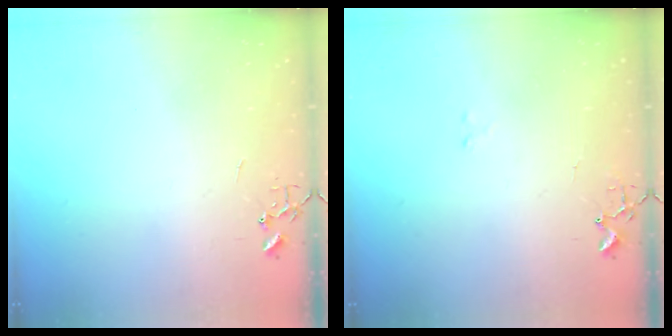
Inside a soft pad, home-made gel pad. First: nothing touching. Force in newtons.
{"total": 8.6, "press": 8.5, "slide": 0.7}